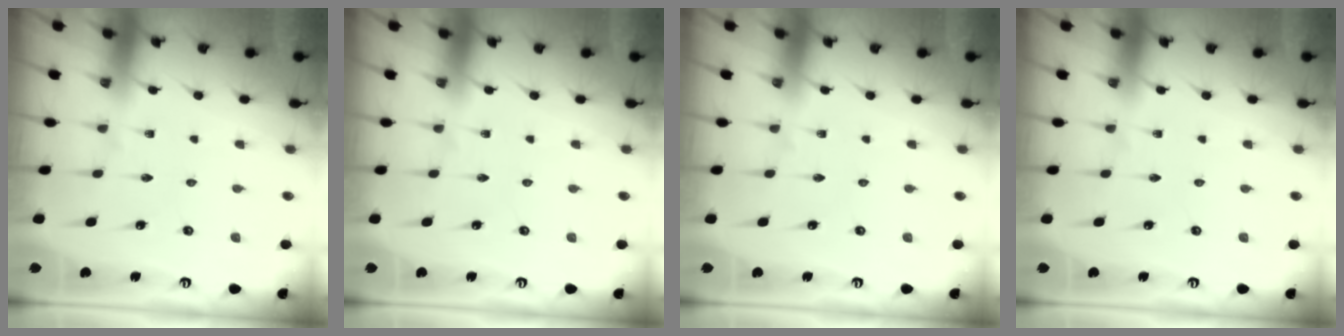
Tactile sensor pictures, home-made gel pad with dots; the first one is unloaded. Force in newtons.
{"total": 0.0}
{"total": 0.0}
{"total": 0.0}